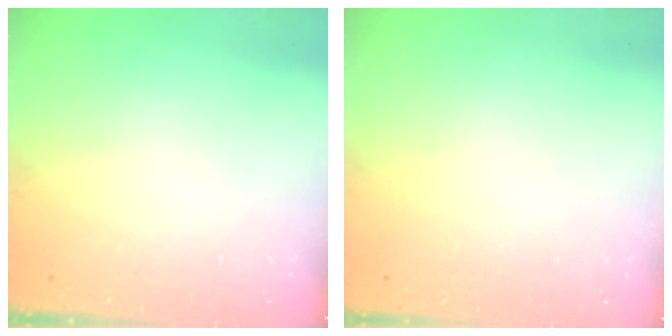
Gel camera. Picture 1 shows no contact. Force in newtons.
{"total": 0.0}